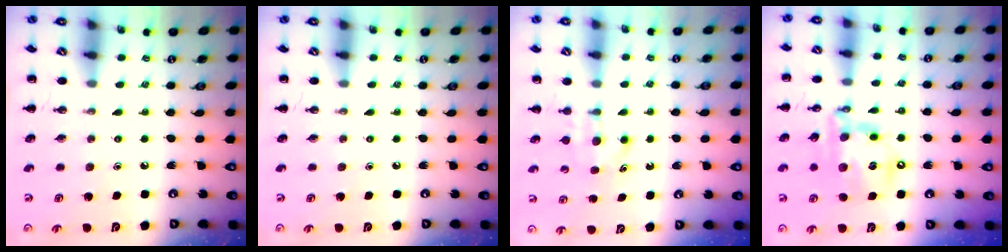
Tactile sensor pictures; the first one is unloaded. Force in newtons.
{"total": 0.0}
{"total": 5.0, "press": 4.8, "slide": 1.4}
{"total": 16.5, "press": 16.2, "slide": 3.3}